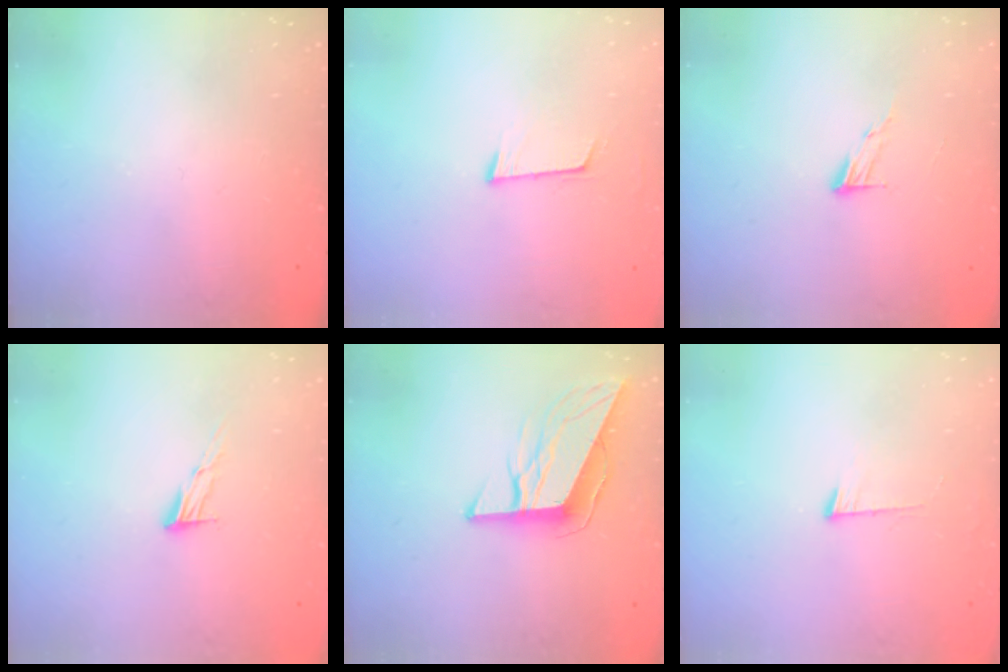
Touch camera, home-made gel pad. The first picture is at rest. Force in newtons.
{"total": 5.8, "press": 5.5, "slide": 1.9}
{"total": 5.6, "press": 5.6, "slide": 0.4}
{"total": 7.2, "press": 7.1, "slide": 1.2}
{"total": 10.5, "press": 10.2, "slide": 2.4}
{"total": 4.3, "press": 4.2, "slide": 0.5}